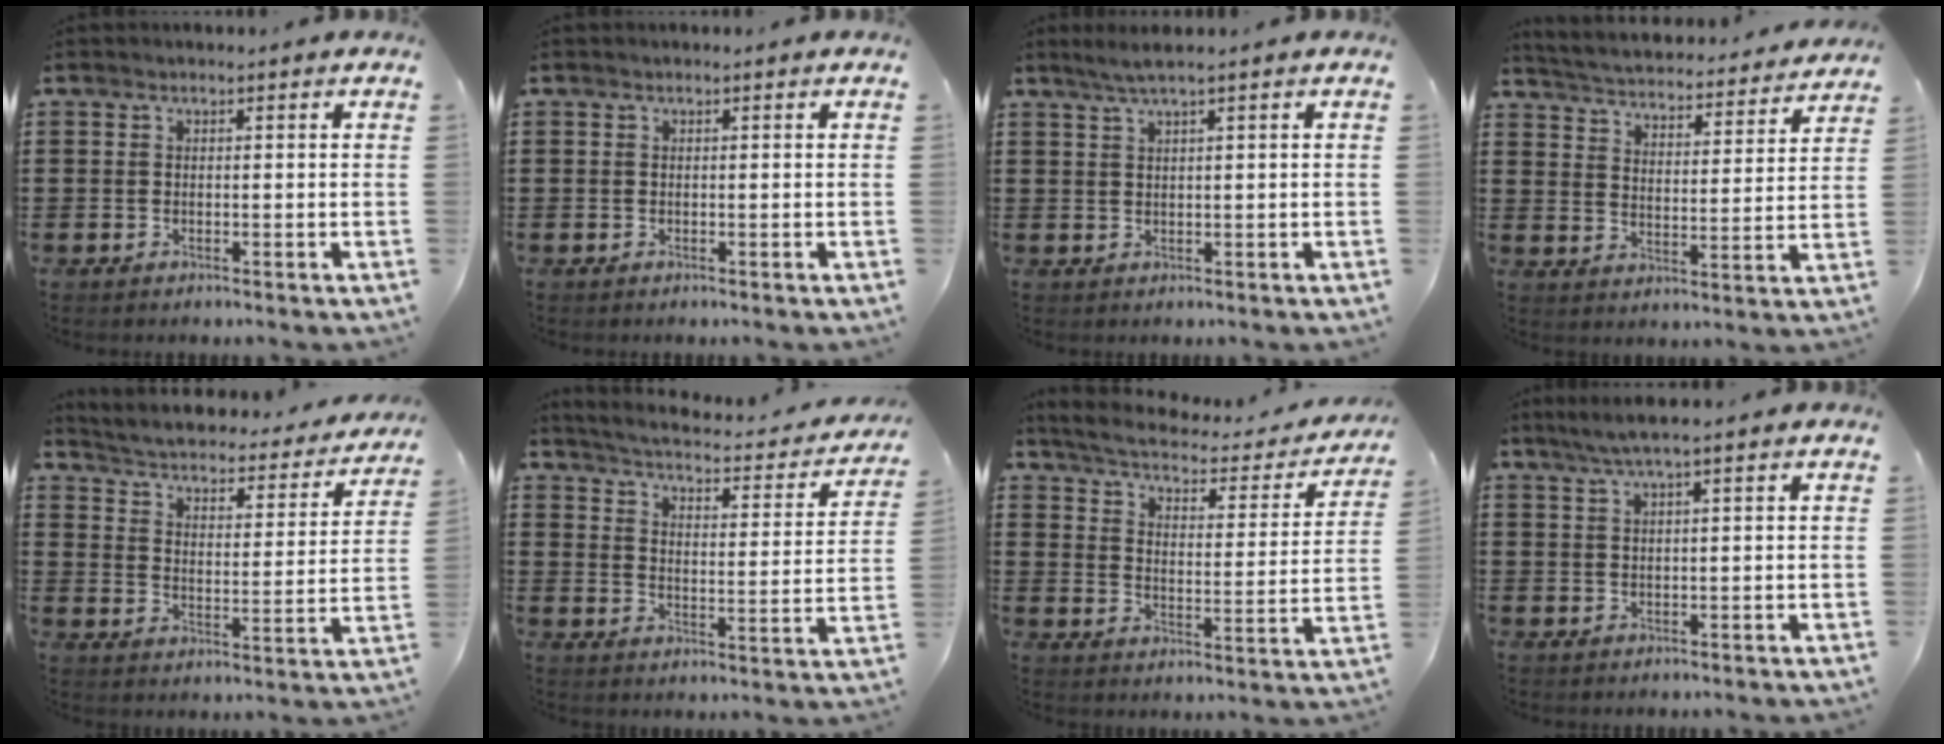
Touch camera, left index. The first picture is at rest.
{"total": 0.0}
{"total": 2.2, "force": [1.3, -0.2, 1.8], "torque": [-0.035, 0.000, 0.024]}
{"total": 3.6, "force": [3.5, -0.3, 0.2], "torque": [-0.027, -0.035, 0.052]}
{"total": 2.3, "force": [2.1, 0.0, 0.9], "torque": [-0.033, -0.028, 0.023]}
{"total": 3.1, "force": [2.8, -0.2, 1.2], "torque": [-0.042, -0.028, 0.037]}
{"total": 3.5, "force": [3.2, 0.3, 1.4], "torque": [-0.048, -0.025, 0.046]}
{"total": 2.7, "force": [1.6, -0.2, 2.1], "torque": [-0.042, 0.001, 0.029]}